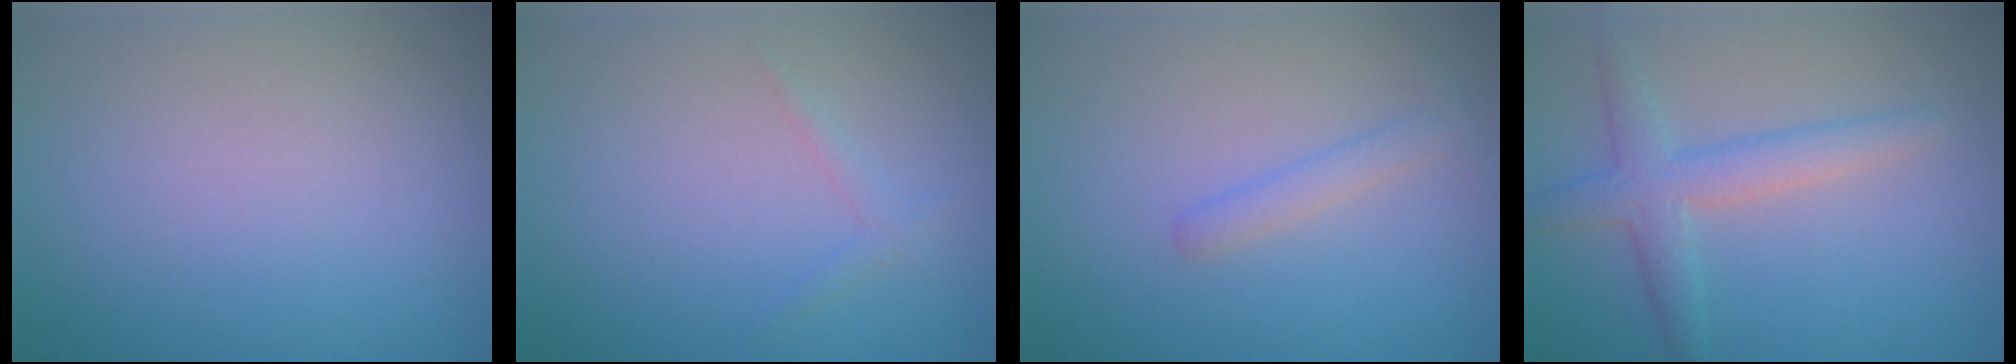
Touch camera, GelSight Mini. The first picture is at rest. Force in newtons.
{"total": 0.9, "press": 0.9, "slide": 0.0}
{"total": 1.6, "press": 1.6, "slide": 0.0}
{"total": 2.8, "press": 2.8, "slide": 0.2}